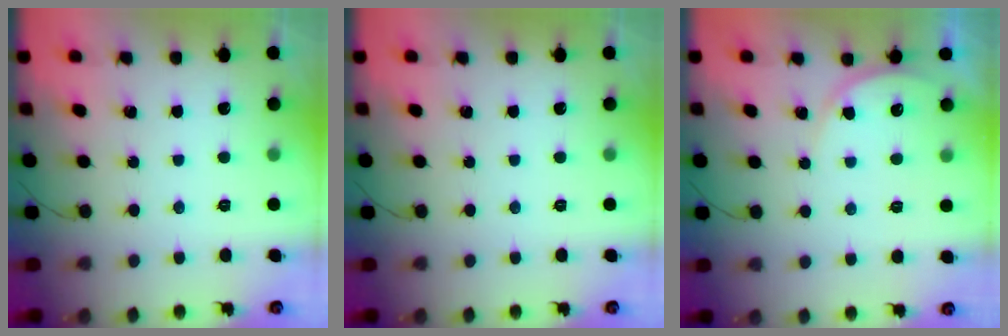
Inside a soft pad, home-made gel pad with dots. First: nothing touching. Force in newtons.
{"total": 0.0}
{"total": 4.6, "press": 4.2, "slide": 1.8}